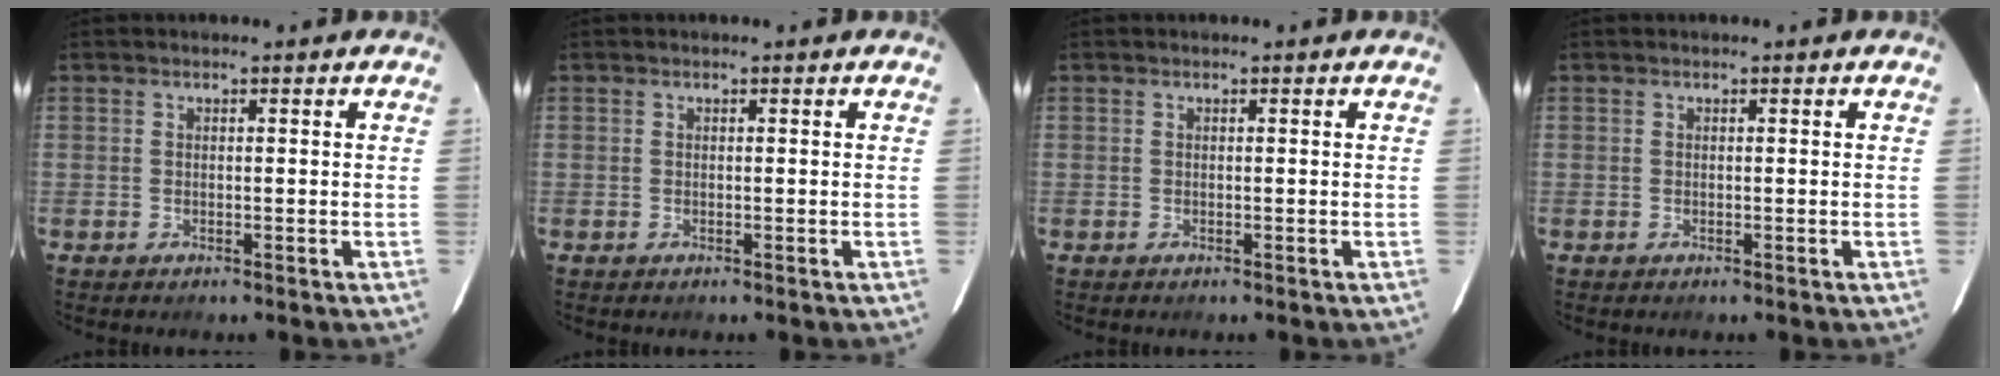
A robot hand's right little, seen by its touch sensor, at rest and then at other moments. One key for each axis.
{"total": 0.0}
{"total": 0.0}
{"total": 0.0}